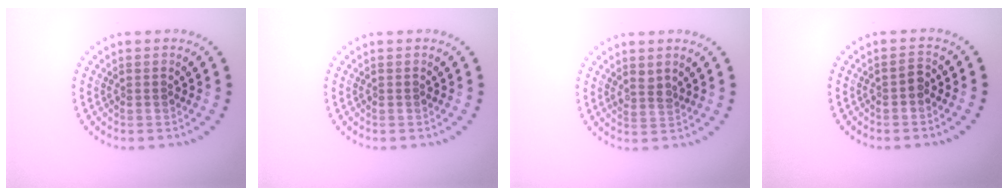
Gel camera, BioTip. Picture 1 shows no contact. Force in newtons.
{"total": 0.0}
{"total": 1.3, "press": 1.0, "slide": 0.9}
{"total": 1.0, "press": 1.0, "slide": 0.2}